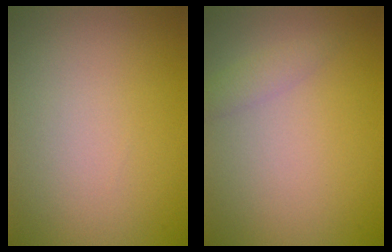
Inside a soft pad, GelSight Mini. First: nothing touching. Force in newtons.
{"total": 1.3, "press": 1.3, "slide": 0.0}